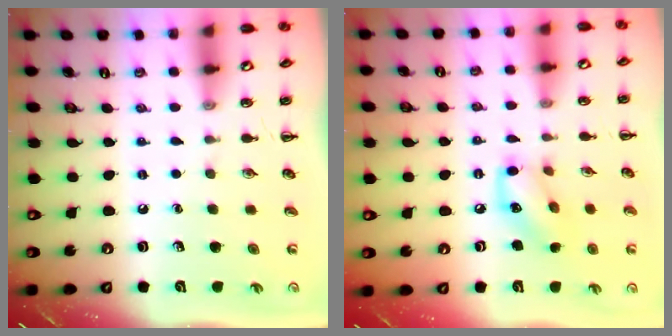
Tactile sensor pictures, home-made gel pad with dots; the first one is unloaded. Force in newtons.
{"total": 10.5, "press": 10.5, "slide": 0.3}